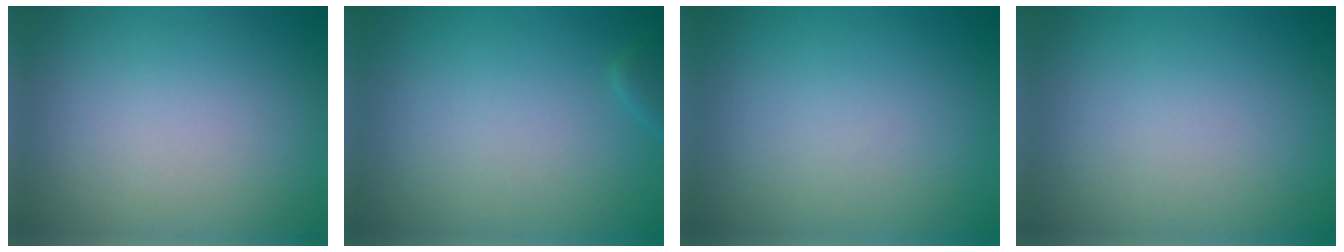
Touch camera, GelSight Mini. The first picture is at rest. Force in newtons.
{"total": 0.9, "press": 0.9, "slide": 0.0}
{"total": 0.0}
{"total": 0.0}